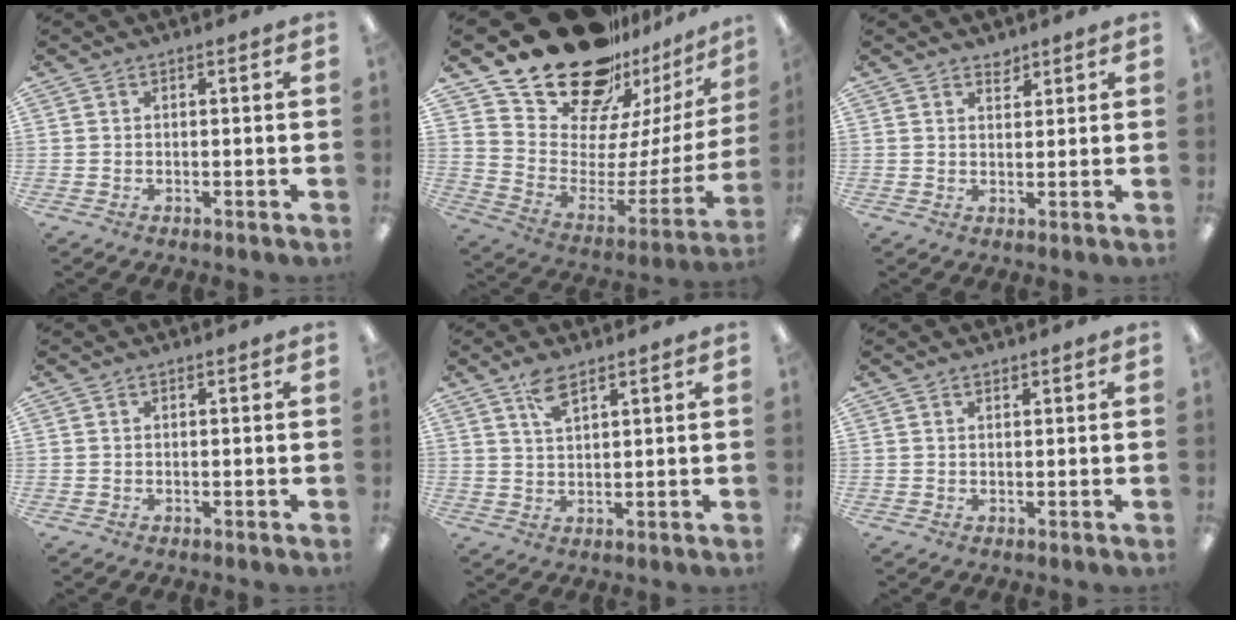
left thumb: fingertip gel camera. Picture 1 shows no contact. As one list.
[{"total": 24.2, "force": [19.6, 10.9, 9.2], "torque": [-0.154, -0.138, 0.362]}, {"total": 2.4, "force": [2.2, 1.0, 0.2], "torque": [0.010, -0.015, 0.038]}, {"total": 0.0}, {"total": 4.7, "force": [3.2, 1.5, 3.1], "torque": [-0.063, -0.002, 0.057]}, {"total": 0.7, "force": [0.6, 0.3, 0.1], "torque": [-0.002, 0.001, 0.011]}]